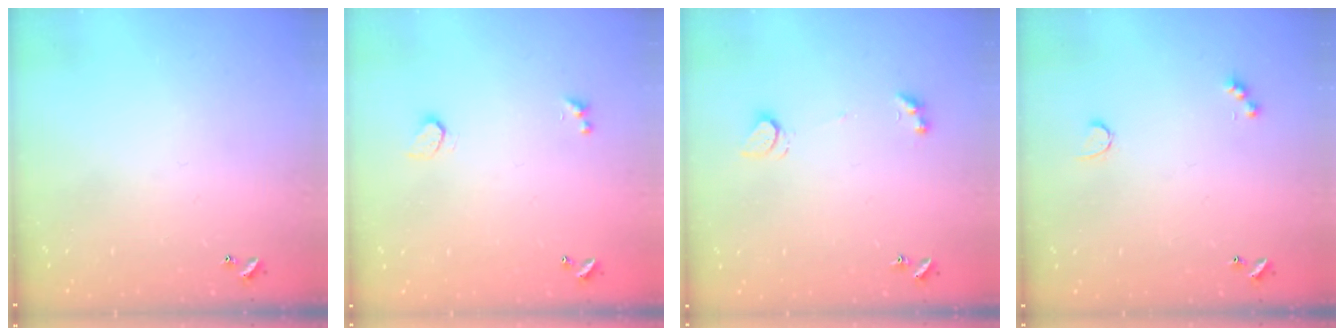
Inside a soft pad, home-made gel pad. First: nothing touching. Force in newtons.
{"total": 0.9, "press": 0.8, "slide": 0.4}
{"total": 1.4, "press": 1.2, "slide": 0.6}
{"total": 2.6, "press": 2.5, "slide": 0.5}